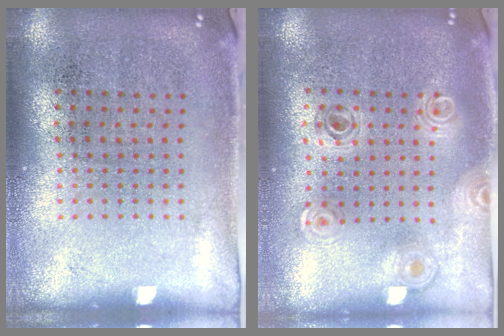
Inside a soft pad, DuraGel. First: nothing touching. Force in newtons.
{"total": 0.9, "press": 0.9, "slide": 0.0}